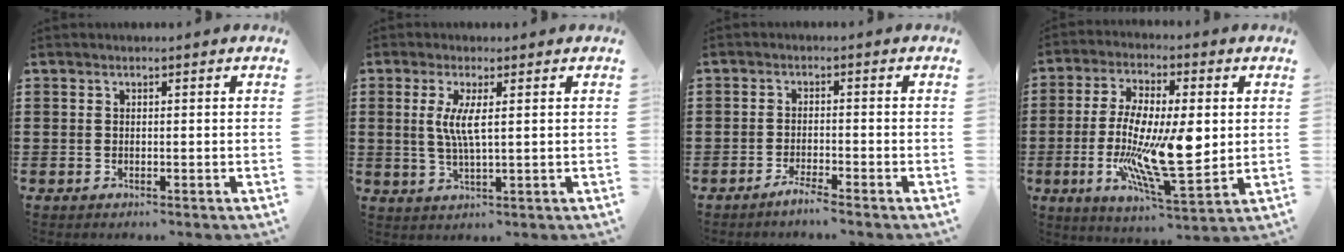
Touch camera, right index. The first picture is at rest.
{"total": 4.6, "force": [0.8, 0.6, 4.5], "torque": [-0.095, -0.005, 0.009]}
{"total": 2.1, "force": [-1.9, -0.2, 0.9], "torque": [-0.016, 0.001, -0.035]}
{"total": 14.7, "force": [-0.6, 4.9, 13.8], "torque": [-0.272, -0.014, -0.008]}